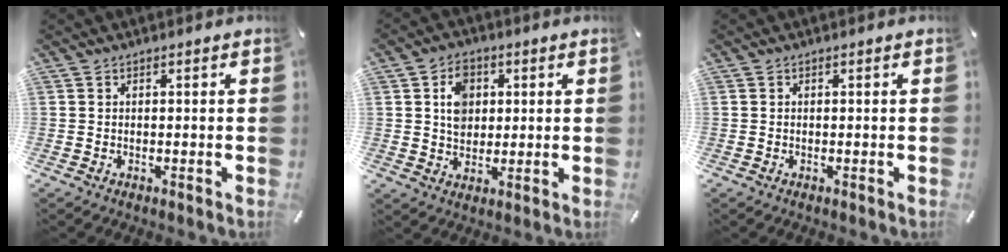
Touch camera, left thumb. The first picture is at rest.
{"total": 7.1, "force": [1.7, 5.9, 3.5], "torque": [-0.051, 0.002, 0.027]}
{"total": 0.0}